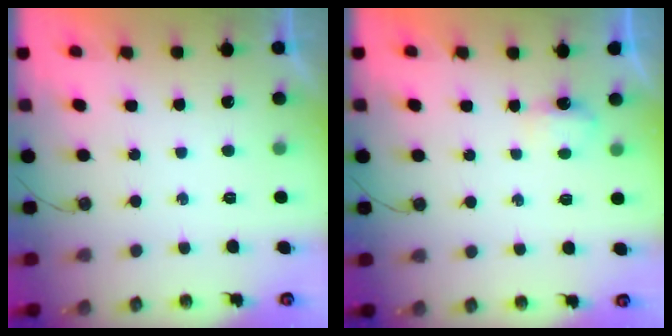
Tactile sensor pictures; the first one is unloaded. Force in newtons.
{"total": 3.4, "press": 3.3, "slide": 0.6}